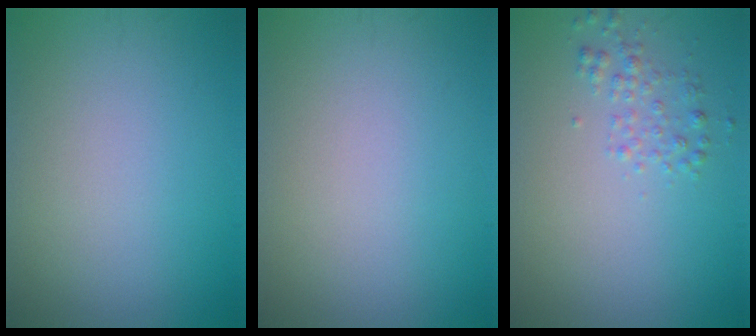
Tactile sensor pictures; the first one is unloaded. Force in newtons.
{"total": 0.0}
{"total": 1.6, "press": 1.6, "slide": 0.0}